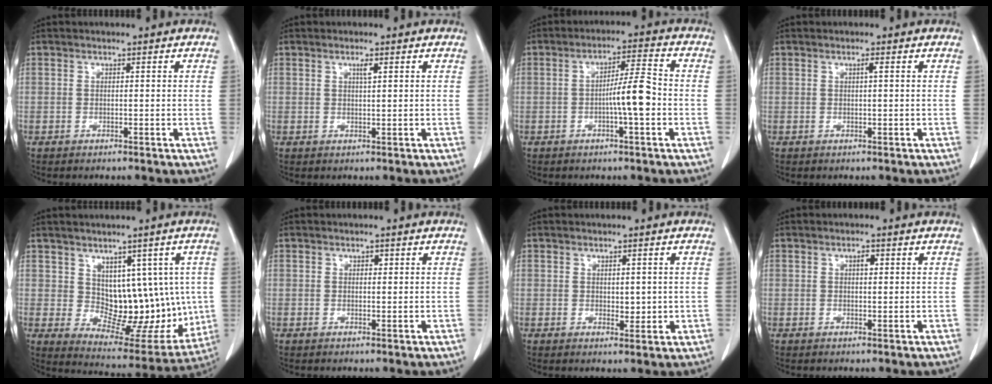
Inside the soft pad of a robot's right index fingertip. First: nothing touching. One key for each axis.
{"total": 1.4, "fx": 0.7, "fy": 0.0, "fz": 1.2, "tx": -0.022, "ty": -0.003, "tz": 0.011}
{"total": 6.4, "fx": -1.4, "fy": 0.3, "fz": 6.2, "tx": -0.107, "ty": 0.008, "tz": -0.024}
{"total": 0.9, "fx": 0.2, "fy": -0.1, "fz": 0.8, "tx": -0.013, "ty": 0.001, "tz": 0.003}
{"total": 12.7, "fx": 1.2, "fy": 7.7, "fz": 10.0, "tx": -0.107, "ty": 0.009, "tz": 0.042}
{"total": 0.7, "fx": 0.3, "fy": 0.4, "fz": 0.5, "tx": -0.007, "ty": -0.002, "tz": 0.005}
{"total": 2.2, "fx": 0.2, "fy": 1.2, "fz": 1.8, "tx": -0.022, "ty": -0.006, "tz": 0.008}
{"total": 1.3, "fx": 0.5, "fy": 0.5, "fz": 1.1, "tx": -0.018, "ty": 0.000, "tz": 0.007}